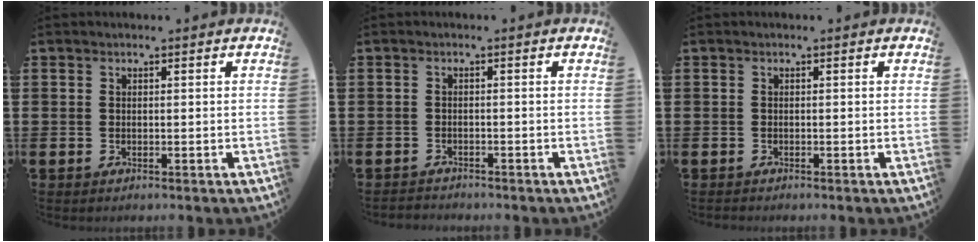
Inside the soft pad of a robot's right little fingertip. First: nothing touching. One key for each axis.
{"total": 1.0, "fx": -1.0, "fy": 0.1, "fz": -0.1, "tx": -0.001, "ty": 0.002, "tz": -0.021}
{"total": 0.0}